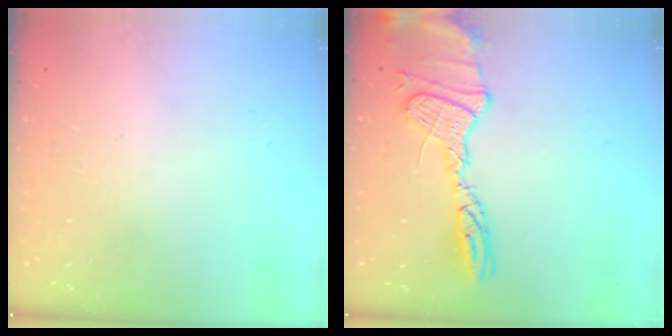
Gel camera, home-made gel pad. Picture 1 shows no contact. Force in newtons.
{"total": 15.6, "press": 15.6, "slide": 1.3}